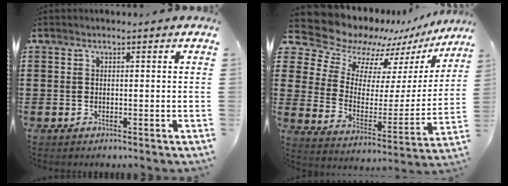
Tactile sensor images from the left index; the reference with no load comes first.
{"total": 10.0, "force": [9.1, 3.6, 1.5], "torque": [-0.081, -0.074, 0.161]}